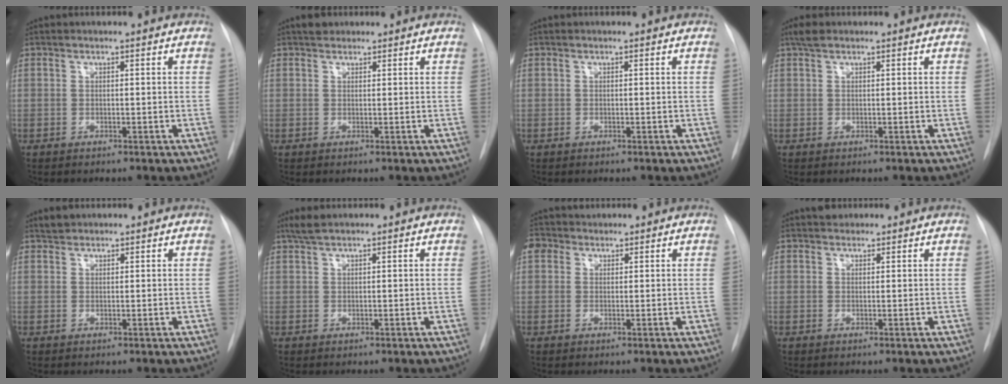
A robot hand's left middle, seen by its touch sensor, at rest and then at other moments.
{"total": 1.7, "force": [1.4, 0.9, 0.3], "torque": [-0.006, 0.009, 0.021]}
{"total": 0.0}
{"total": 1.7, "force": [1.3, 0.7, 0.9], "torque": [-0.018, 0.013, 0.024]}
{"total": 1.4, "force": [1.3, 0.5, 0.1], "torque": [-0.003, 0.005, 0.023]}
{"total": 2.2, "force": [1.8, 0.2, 1.3], "torque": [-0.031, 0.010, 0.038]}
{"total": 2.7, "force": [1.6, 2.1, 0.5], "torque": [-0.011, 0.020, 0.029]}
{"total": 1.6, "force": [1.4, 0.8, 0.2], "torque": [-0.002, 0.010, 0.019]}